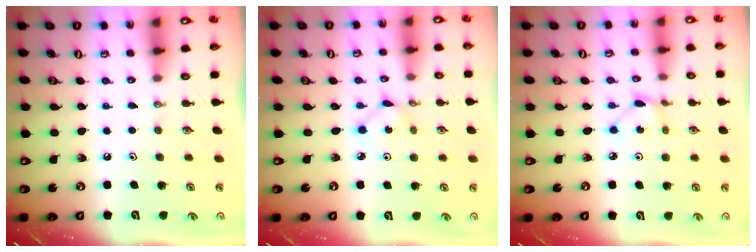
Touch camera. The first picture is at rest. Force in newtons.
{"total": 1.7, "press": 1.7, "slide": 0.1}
{"total": 1.5, "press": 1.5, "slide": 0.2}